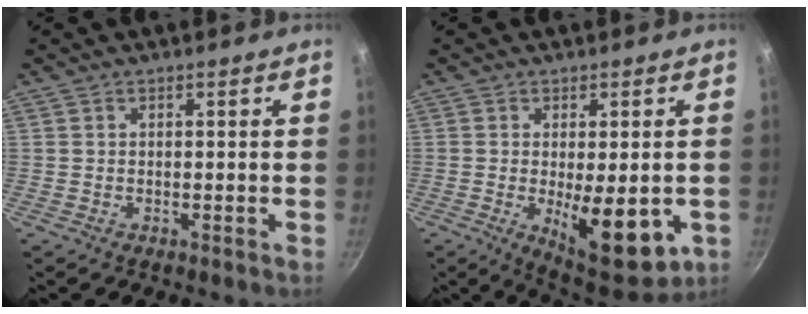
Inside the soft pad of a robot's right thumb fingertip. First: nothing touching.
{"total": 14.0, "force": [-3.1, 5.6, 12.5], "torque": [-0.157, -0.013, -0.028]}